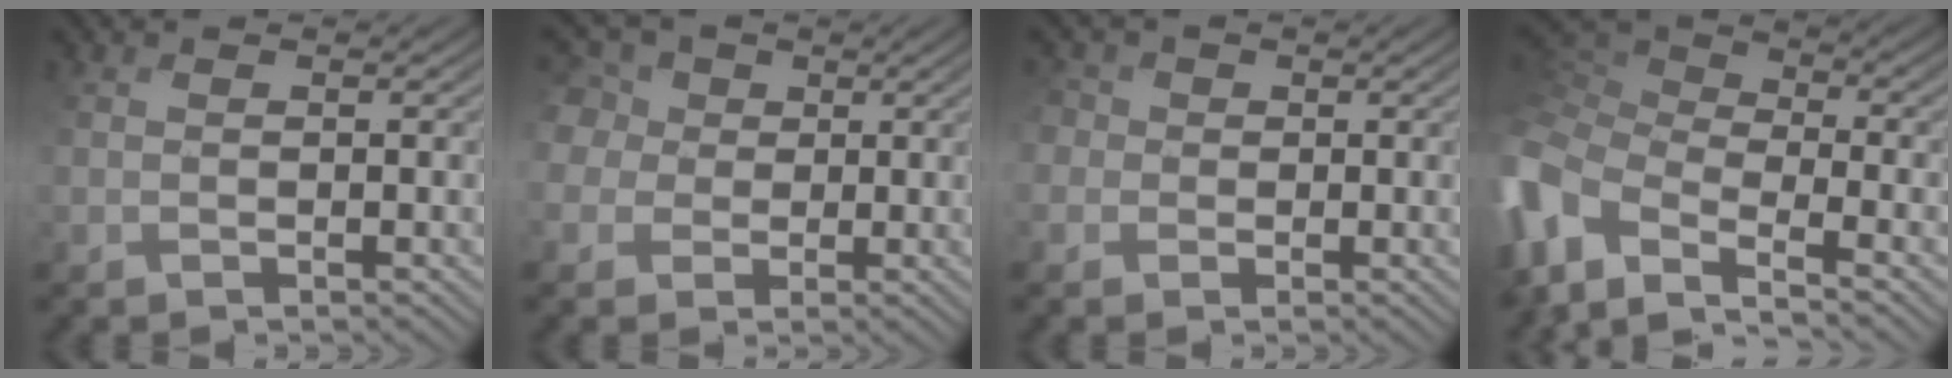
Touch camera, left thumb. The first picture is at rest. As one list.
[{"total": 7.6, "force": [1.9, 6.5, 3.3], "torque": [-0.134, 0.024, 0.019]}, {"total": 3.5, "force": [0.4, 3.3, 0.9], "torque": [-0.036, 0.011, -0.019]}, {"total": 9.9, "force": [-3.5, 5.8, 7.3], "torque": [-0.225, 0.001, -0.062]}]